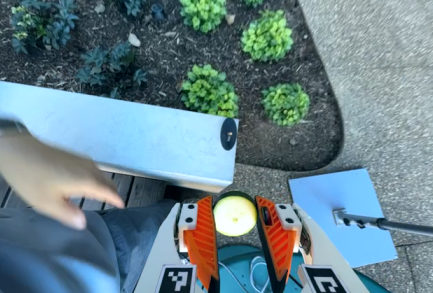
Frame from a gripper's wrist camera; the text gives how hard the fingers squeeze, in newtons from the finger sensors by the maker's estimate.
{"total": 10.2, "left": 11.2, "right": 9.3}